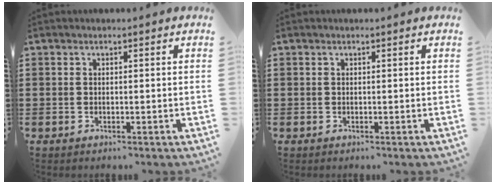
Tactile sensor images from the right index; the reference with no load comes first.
{"total": 0.0}